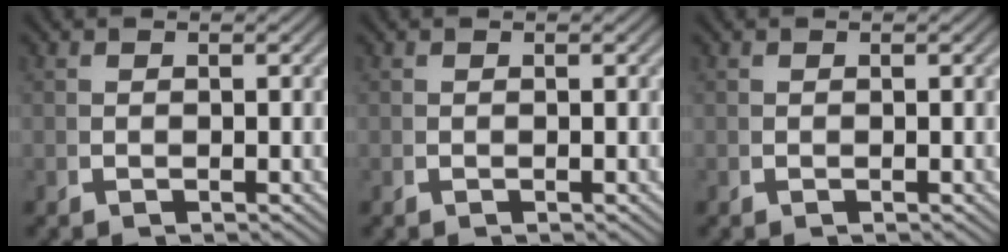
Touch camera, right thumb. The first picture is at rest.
{"total": 0.0}
{"total": 0.0}